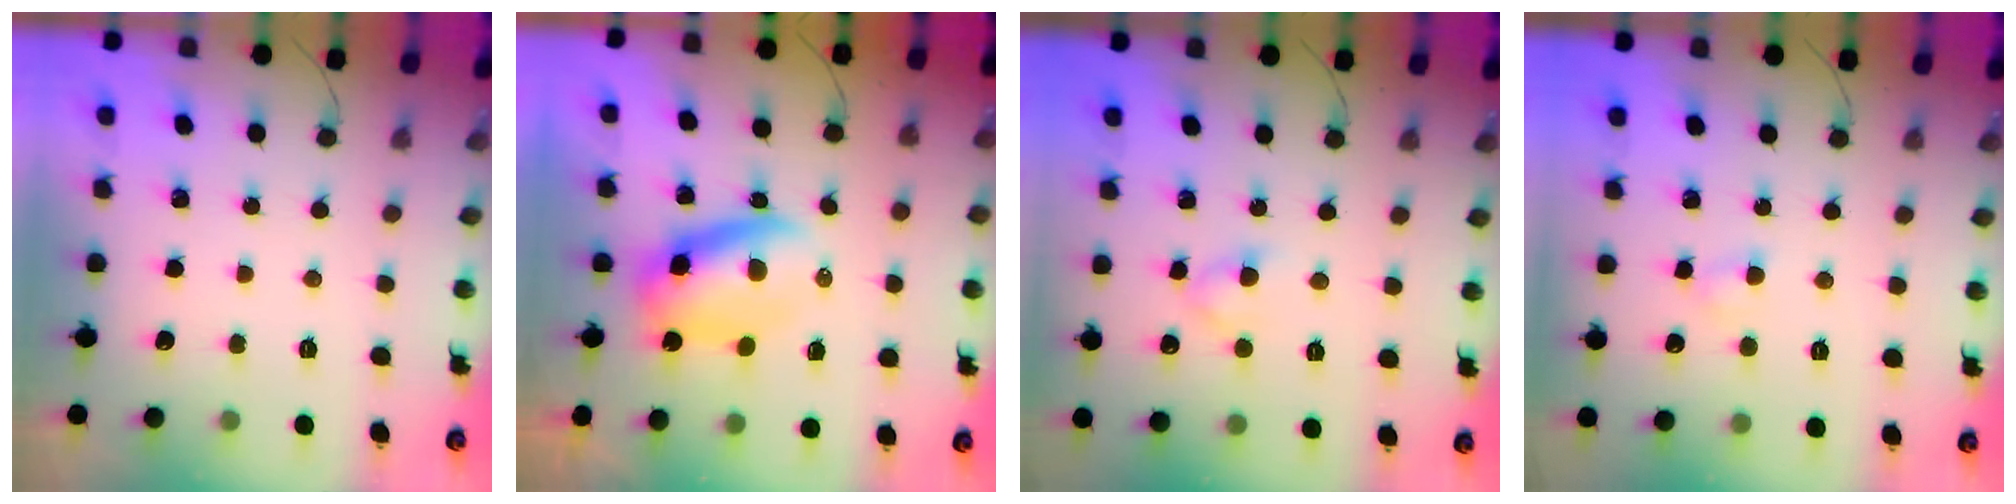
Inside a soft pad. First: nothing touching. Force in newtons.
{"total": 6.6, "press": 6.4, "slide": 1.6}
{"total": 3.1, "press": 2.8, "slide": 1.3}
{"total": 3.0, "press": 2.9, "slide": 0.8}